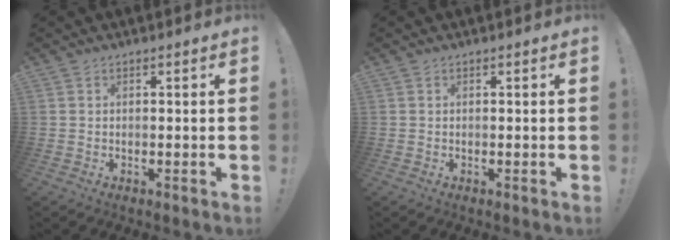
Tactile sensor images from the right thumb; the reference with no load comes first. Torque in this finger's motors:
{"motor_torque": [0.00, 0.00, -0.01, 0.01, 0.00]}